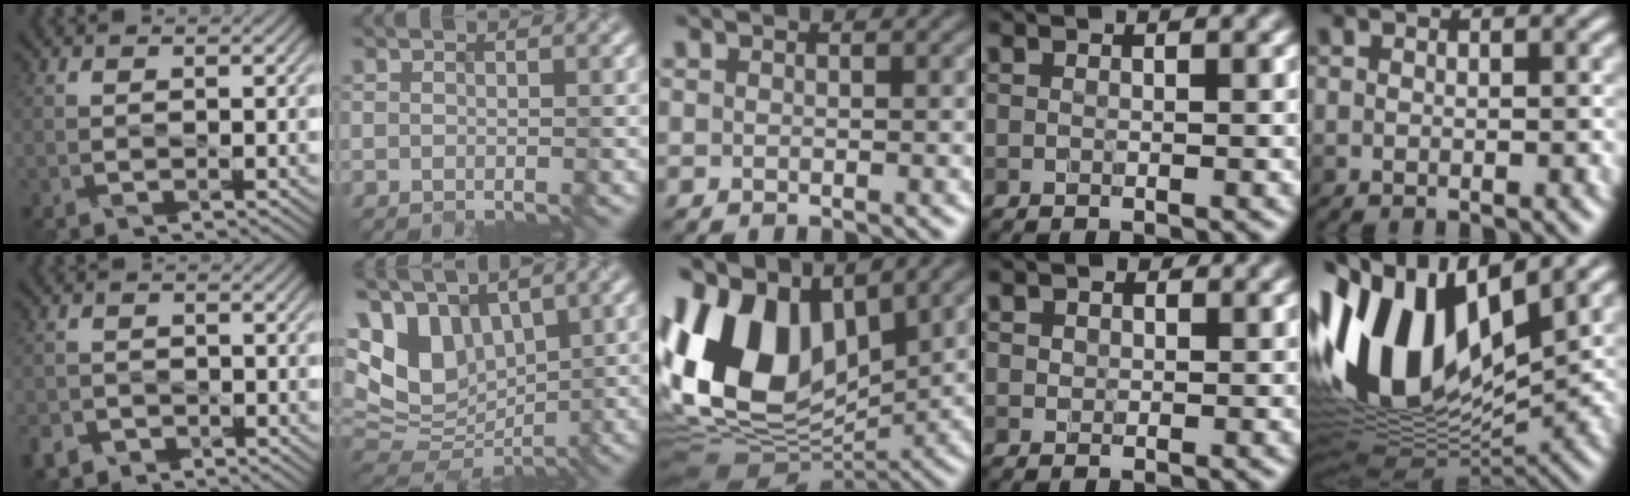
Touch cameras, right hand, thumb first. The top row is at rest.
{"thumb": {"total": 2.7, "force": [-1.8, 1.9, 0.7], "torque": [-0.020, -0.009, -0.041]}, "index": {"total": 8.4, "force": [3.0, 5.4, 5.7], "torque": [-0.133, 0.007, 0.052]}, "middle": {"total": 13.4, "force": [3.5, 8.2, 9.9], "torque": [-0.211, 0.015, 0.053]}, "ring": {"total": 1.4, "force": [1.0, 1.0, 0.3], "torque": [-0.013, 0.001, 0.021]}, "little": {"total": 15.1, "force": [3.0, 8.3, 12.3], "torque": [-0.269, 0.028, 0.041]}}